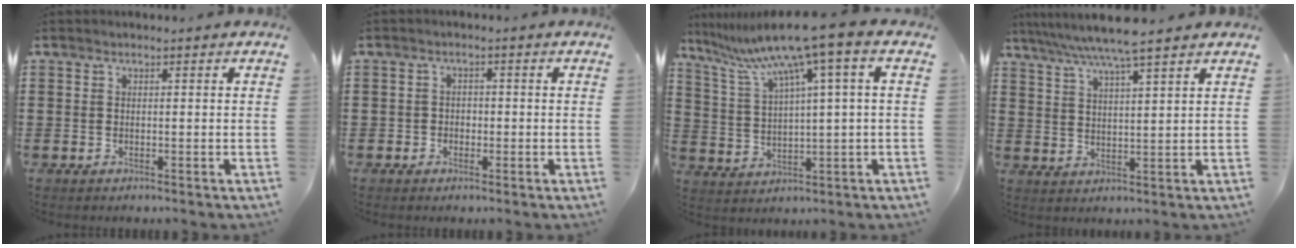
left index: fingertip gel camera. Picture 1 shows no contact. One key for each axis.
{"total": 1.5, "fx": -0.6, "fy": 1.4, "fz": 0.3, "tx": -0.010, "ty": 0.003, "tz": -0.015}
{"total": 9.1, "fx": 6.0, "fy": -0.6, "fz": 6.9, "tx": -0.161, "ty": -0.039, "tz": 0.094}
{"total": 6.6, "fx": 5.7, "fy": -0.5, "fz": 3.4, "tx": -0.083, "ty": -0.023, "tz": 0.098}